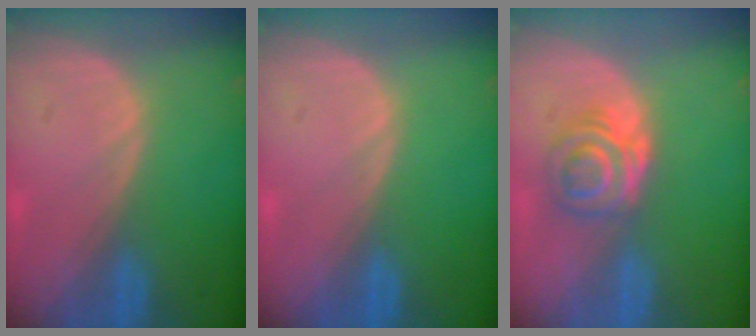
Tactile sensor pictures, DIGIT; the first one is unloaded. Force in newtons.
{"total": 0.0}
{"total": 6.4, "press": 5.3, "slide": 3.6}